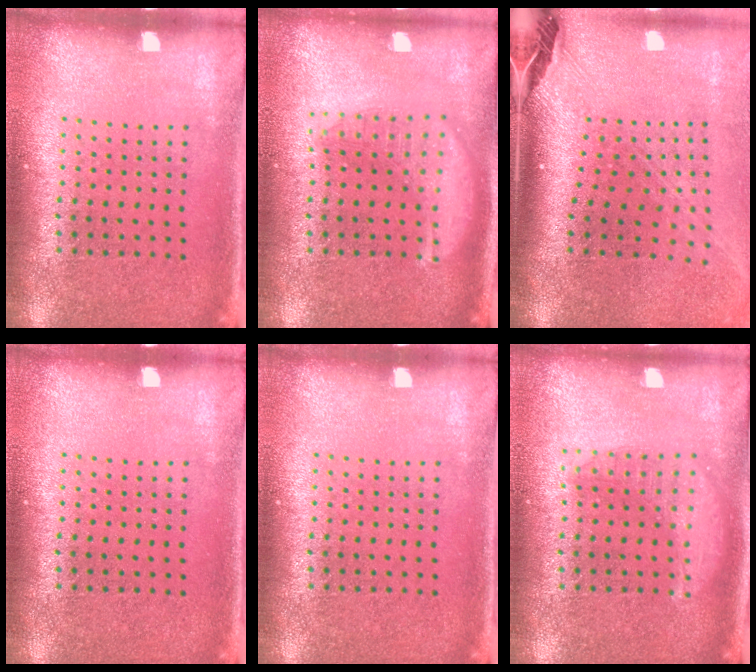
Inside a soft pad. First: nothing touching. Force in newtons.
{"total": 2.1, "press": 2.1, "slide": 0.1}
{"total": 2.9, "press": 2.1, "slide": 2.0}
{"total": 0.0}
{"total": 0.0}
{"total": 1.4, "press": 1.4, "slide": 0.2}